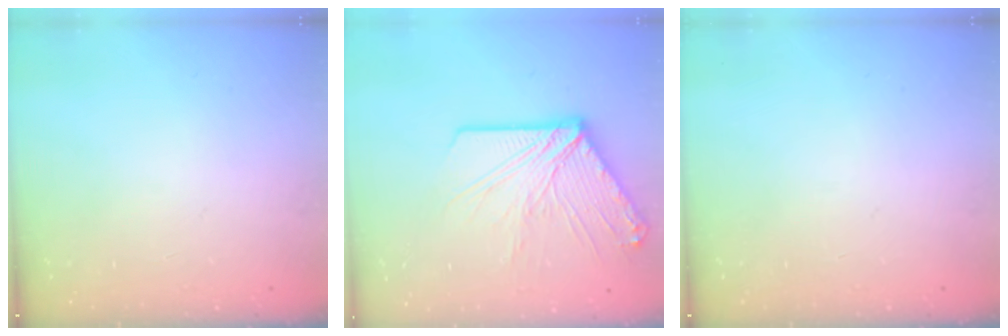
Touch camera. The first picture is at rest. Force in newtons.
{"total": 17.8, "press": 17.7, "slide": 2.0}
{"total": 0.0}